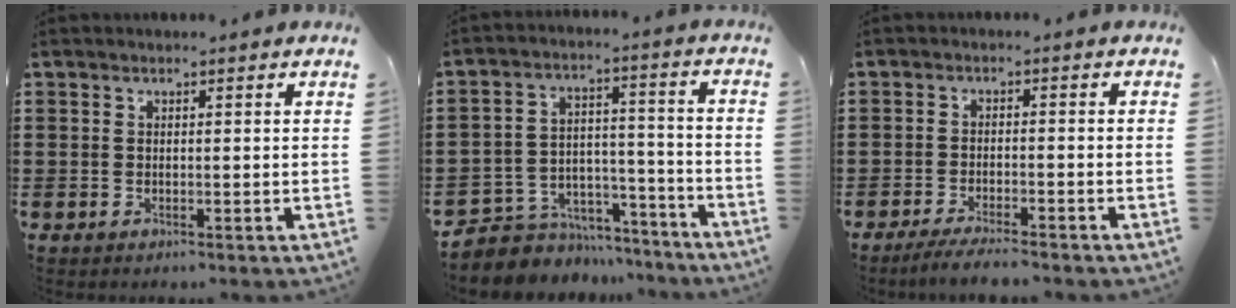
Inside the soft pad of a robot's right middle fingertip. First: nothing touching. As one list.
[{"total": 5.5, "force": [-5.0, 2.4, -0.1], "torque": [-0.004, 0.015, -0.100]}, {"total": 3.1, "force": [-2.9, -0.2, 1.1], "torque": [-0.024, -0.006, -0.058]}]